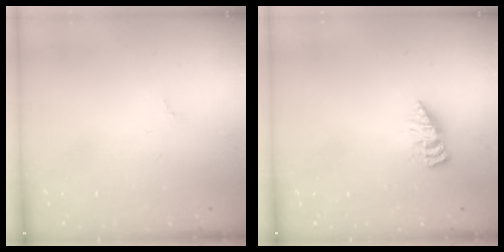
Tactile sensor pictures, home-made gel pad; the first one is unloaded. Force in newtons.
{"total": 2.4, "press": 2.4, "slide": 0.3}